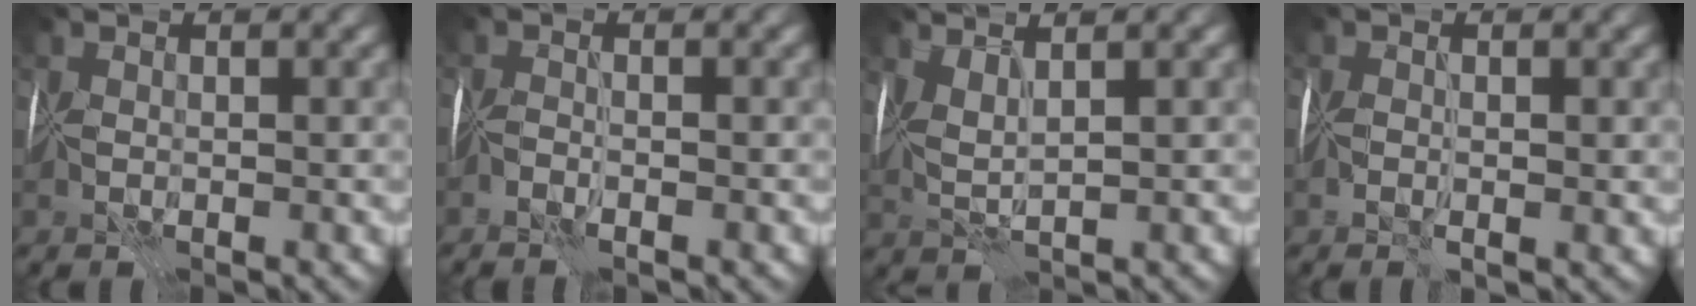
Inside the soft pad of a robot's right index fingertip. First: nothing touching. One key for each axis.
{"total": 1.3, "fx": -1.2, "fy": -0.6, "fz": 0.1, "tx": -0.002, "ty": -0.002, "tz": -0.029}
{"total": 2.0, "fx": 1.3, "fy": -0.2, "fz": 1.5, "tx": -0.039, "ty": 0.003, "tz": 0.027}
{"total": 1.3, "fx": -0.5, "fy": 0.3, "fz": 1.2, "tx": -0.018, "ty": -0.007, "tz": -0.009}